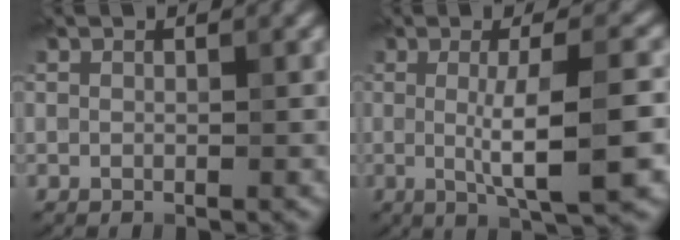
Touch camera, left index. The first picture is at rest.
{"total": 7.3, "force": [-0.4, 1.5, 7.1], "torque": [-0.102, -0.004, -0.006]}